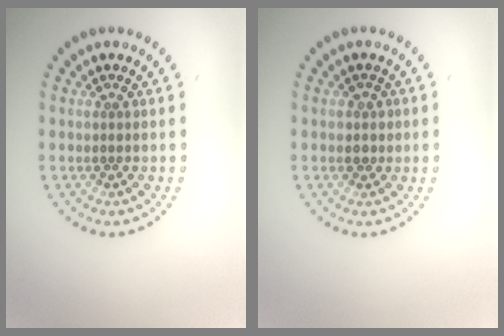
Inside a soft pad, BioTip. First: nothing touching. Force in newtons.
{"total": 1.2, "press": 1.1, "slide": 0.5}